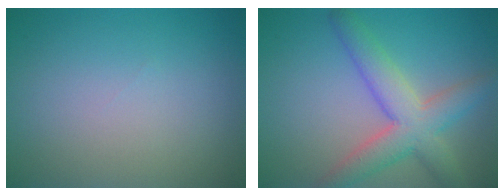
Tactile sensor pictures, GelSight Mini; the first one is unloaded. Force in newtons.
{"total": 5.9, "press": 5.9, "slide": 0.4}